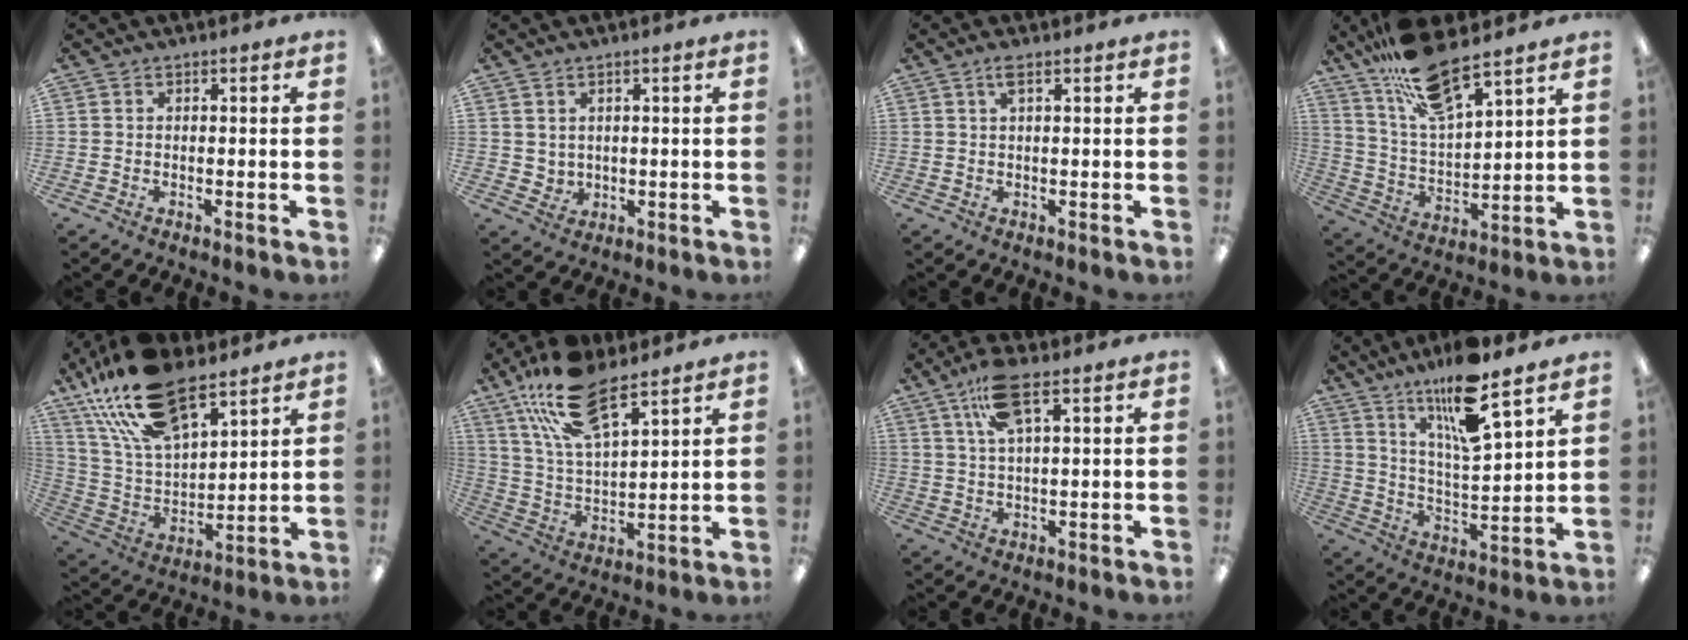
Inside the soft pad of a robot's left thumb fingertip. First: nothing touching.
{"total": 3.0, "force": [2.0, 2.2, 0.4], "torque": [-0.015, -0.008, 0.036]}
{"total": 2.6, "force": [1.4, 0.7, 2.1], "torque": [-0.039, 0.002, 0.022]}
{"total": 15.9, "force": [12.6, 3.7, 8.9], "torque": [-0.174, -0.069, 0.219]}
{"total": 22.9, "force": [15.7, 10.1, 13.3], "torque": [-0.280, -0.072, 0.282]}
{"total": 18.4, "force": [12.1, 7.5, 11.6], "torque": [-0.226, -0.039, 0.213]}
{"total": 10.5, "force": [5.7, 3.6, 8.1], "torque": [-0.159, 0.008, 0.101]}
{"total": 15.0, "force": [11.2, 2.4, 9.8], "torque": [-0.178, -0.063, 0.182]}